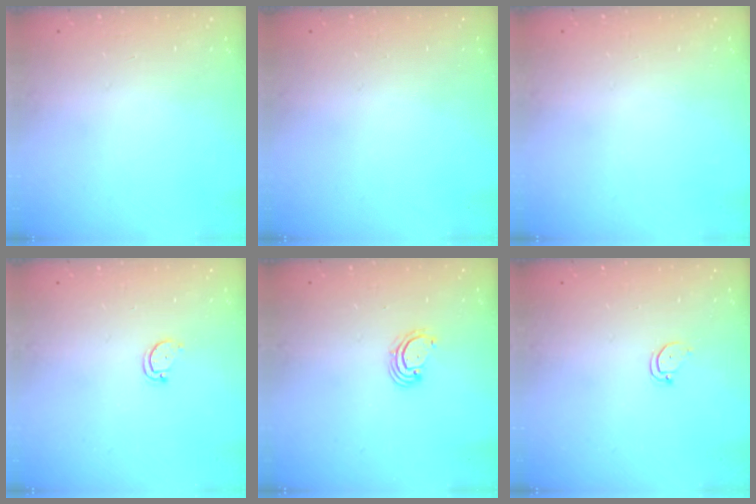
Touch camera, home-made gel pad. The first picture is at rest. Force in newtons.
{"total": 0.0}
{"total": 0.0}
{"total": 2.3, "press": 2.3, "slide": 0.4}
{"total": 2.6, "press": 2.6, "slide": 0.3}
{"total": 2.4, "press": 2.4, "slide": 0.2}